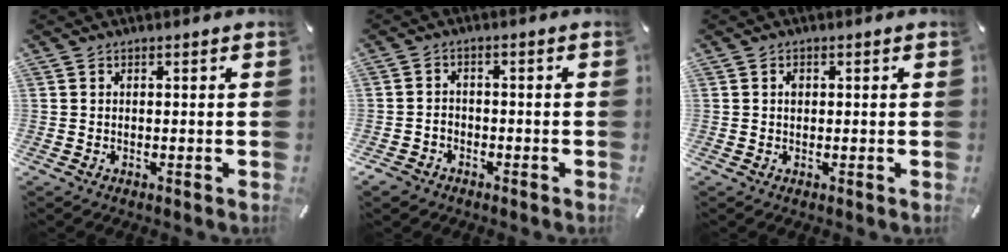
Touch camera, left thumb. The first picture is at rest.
{"total": 3.2, "force": [-2.1, 2.3, 0.7], "torque": [-0.019, 0.010, -0.046]}
{"total": 1.1, "force": [0.2, 0.9, 0.7], "torque": [-0.015, 0.002, 0.003]}